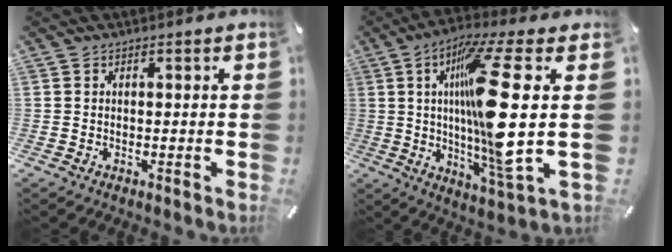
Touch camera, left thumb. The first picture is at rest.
{"total": 20.1, "force": [3.3, 2.3, 19.7], "torque": [-0.369, -0.029, 0.032]}